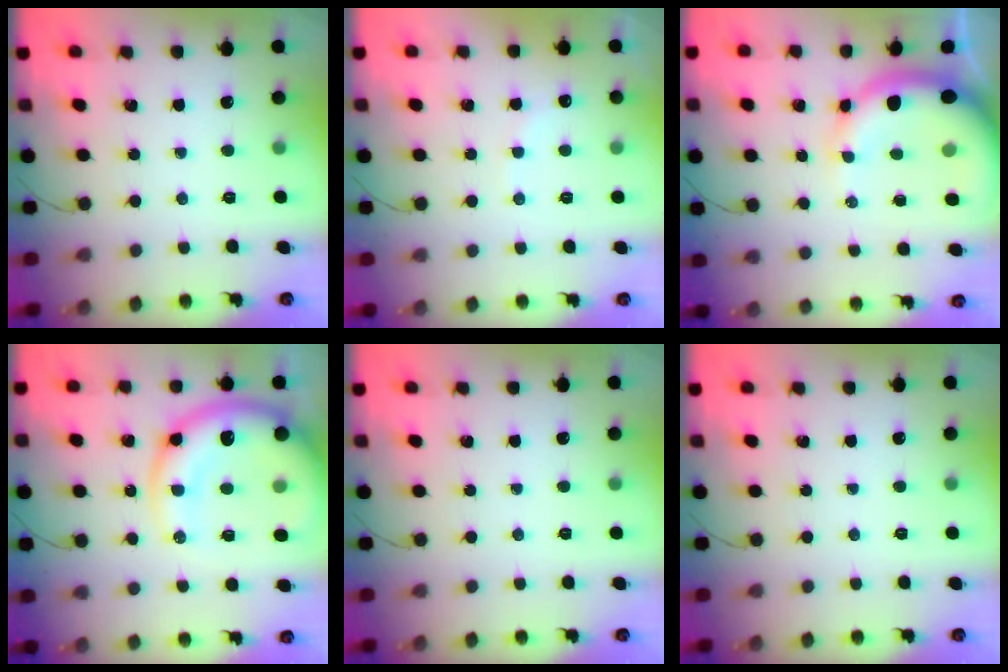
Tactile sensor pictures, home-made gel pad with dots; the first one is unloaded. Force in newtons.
{"total": 5.8, "press": 5.7, "slide": 1.0}
{"total": 11.6, "press": 11.4, "slide": 2.2}
{"total": 19.5, "press": 18.9, "slide": 4.5}
{"total": 0.0}
{"total": 0.0}